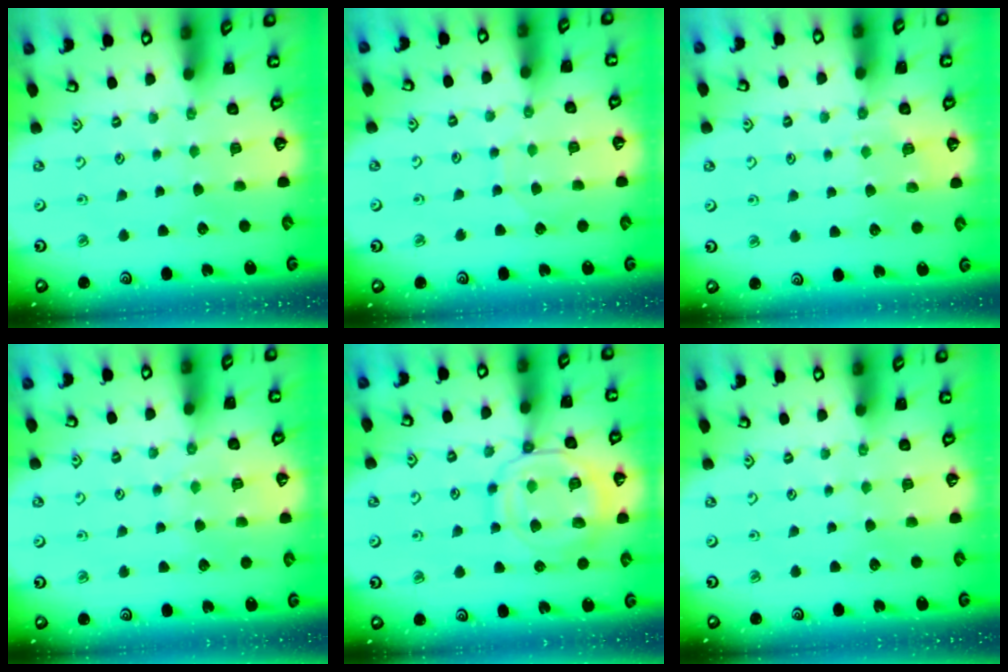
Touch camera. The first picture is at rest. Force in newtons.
{"total": 3.8, "press": 3.7, "slide": 0.4}
{"total": 5.1, "press": 5.1, "slide": 0.9}
{"total": 6.3, "press": 6.3, "slide": 0.7}
{"total": 13.5, "press": 13.4, "slide": 1.3}
{"total": 0.0}